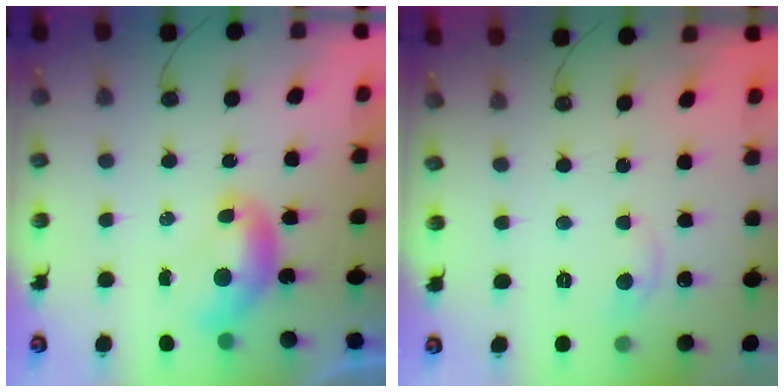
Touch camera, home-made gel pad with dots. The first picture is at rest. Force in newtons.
{"total": 1.0, "press": 0.8, "slide": 0.5}